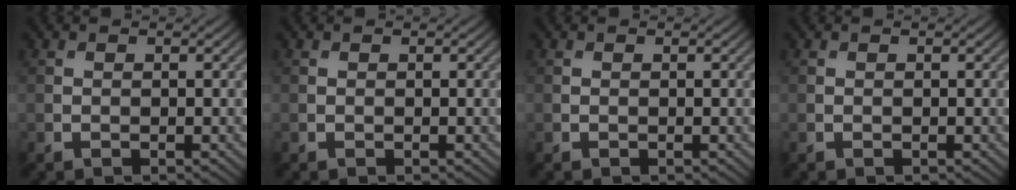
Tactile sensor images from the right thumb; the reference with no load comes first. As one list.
[{"total": 0.0}, {"total": 0.0}, {"total": 0.0}]